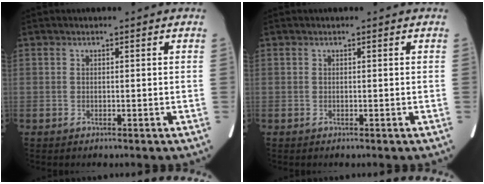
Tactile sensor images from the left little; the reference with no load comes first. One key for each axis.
{"total": 0.0}